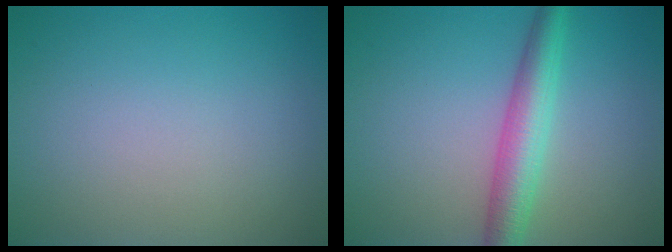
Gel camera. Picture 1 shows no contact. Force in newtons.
{"total": 4.4, "press": 4.4, "slide": 0.0}